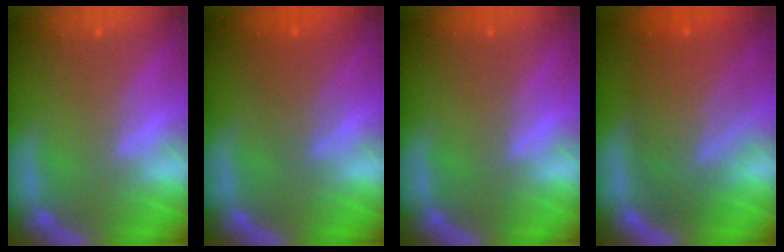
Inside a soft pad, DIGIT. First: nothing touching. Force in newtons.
{"total": 3.1}
{"total": 0.0}
{"total": 9.0}